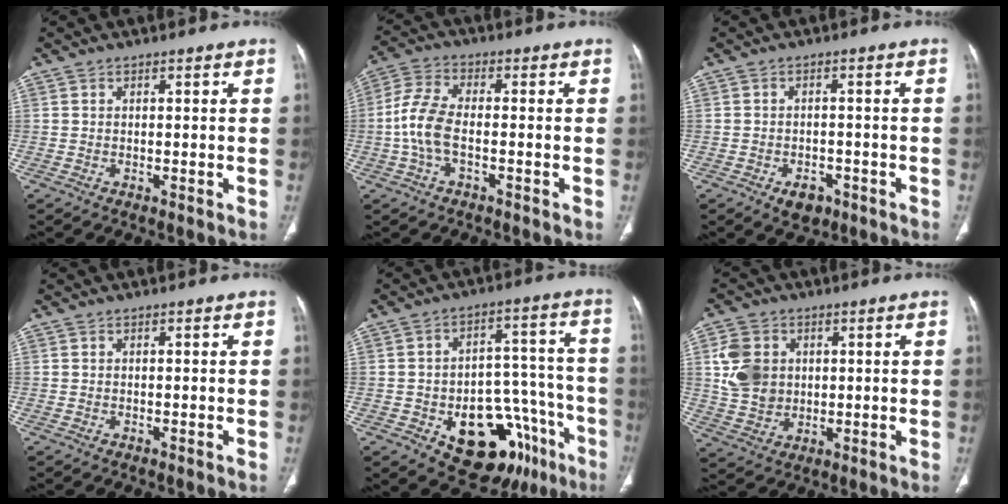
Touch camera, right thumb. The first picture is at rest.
{"total": 8.2, "force": [-1.6, 4.0, 7.0], "torque": [-0.165, 0.024, -0.034]}
{"total": 4.3, "force": [-2.3, 2.8, 2.3], "torque": [-0.023, 0.009, -0.027]}
{"total": 0.0}
{"total": 20.4, "force": [-10.1, 12.0, 13.0], "torque": [-0.113, 0.081, -0.129]}
{"total": 9.8, "force": [2.1, 8.1, 5.2], "torque": [-0.084, -0.004, 0.046]}